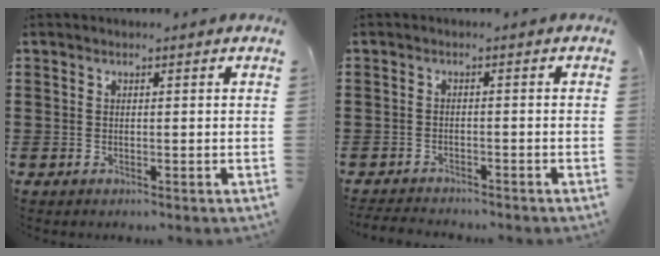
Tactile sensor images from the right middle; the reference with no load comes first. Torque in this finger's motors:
{"motor_torque": [1.50, -0.32, -0.03, 0.00]}